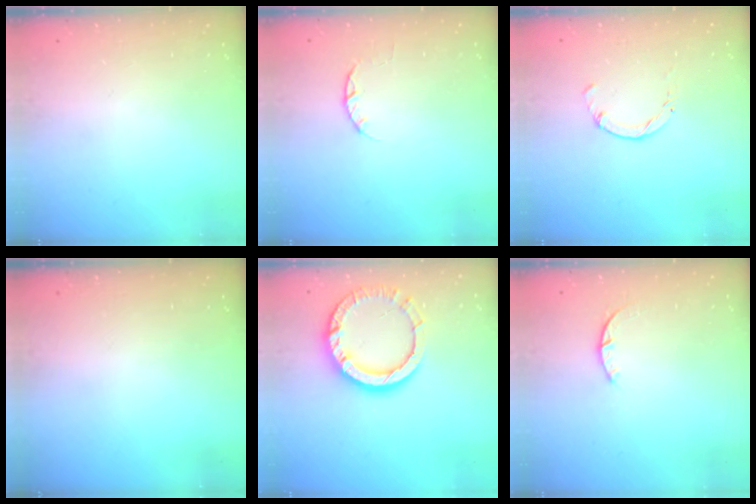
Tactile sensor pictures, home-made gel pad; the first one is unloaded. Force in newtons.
{"total": 2.4, "press": 2.4, "slide": 0.4}
{"total": 0.0}
{"total": 0.0}
{"total": 12.3, "press": 12.2, "slide": 1.3}
{"total": 1.2, "press": 1.2, "slide": 0.3}